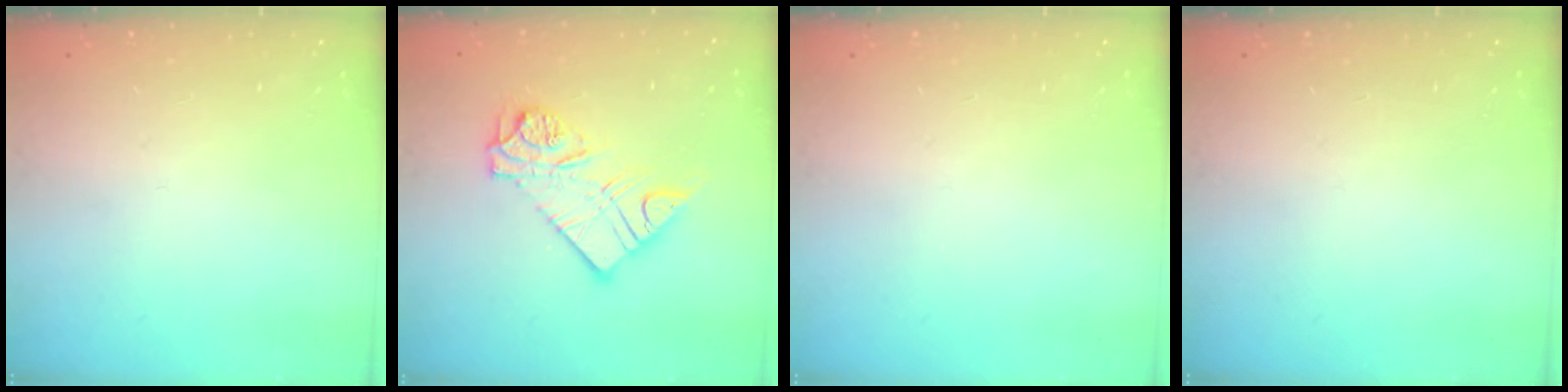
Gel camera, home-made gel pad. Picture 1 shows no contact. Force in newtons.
{"total": 14.2, "press": 14.1, "slide": 1.6}
{"total": 0.0}
{"total": 0.0}